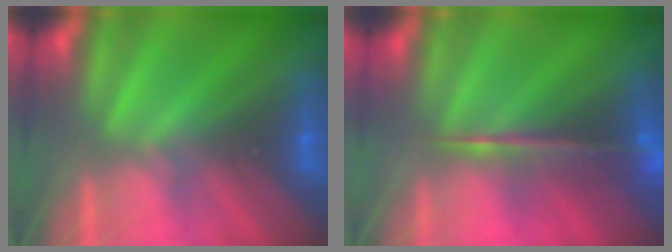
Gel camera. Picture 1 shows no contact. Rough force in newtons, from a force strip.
{"total": 5.7}